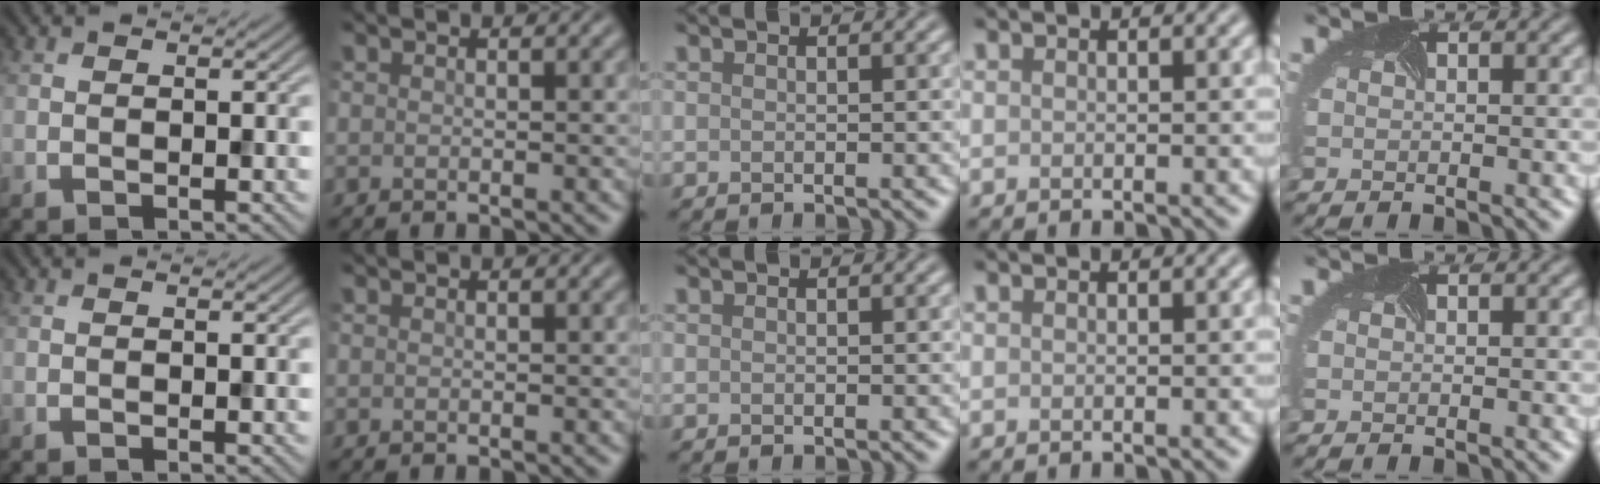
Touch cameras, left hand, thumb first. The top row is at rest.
{}